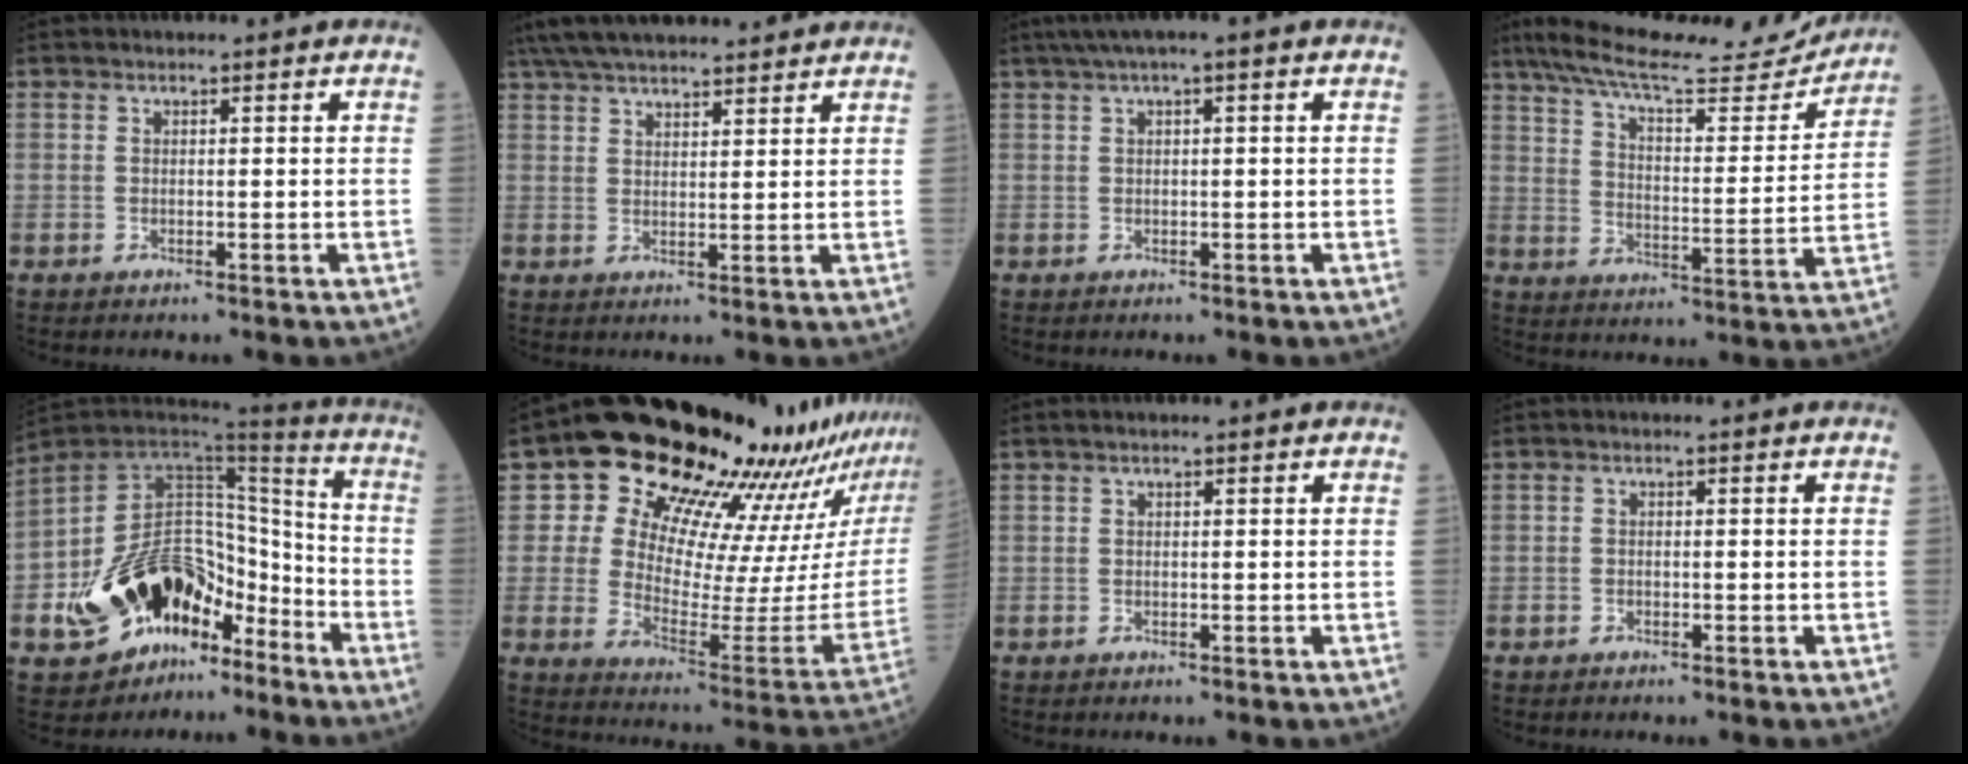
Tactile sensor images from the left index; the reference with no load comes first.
{"total": 17.2, "force": [15.1, 3.6, 7.2], "torque": [-0.135, 0.050, 0.240]}
{"total": 4.5, "force": [2.7, 0.1, 3.6], "torque": [-0.068, 0.029, 0.051]}
{"total": 21.6, "force": [19.9, 2.8, 8.0], "torque": [-0.136, -0.018, 0.284]}
{"total": 18.9, "force": [-9.6, 10.5, 12.5], "torque": [-0.225, 0.033, -0.155]}
{"total": 23.6, "force": [19.8, 5.5, 11.7], "torque": [-0.170, -0.074, 0.264]}
{"total": 1.1, "force": [1.0, 0.1, 0.6], "torque": [-0.012, 0.021, 0.021]}
{"total": 0.0}